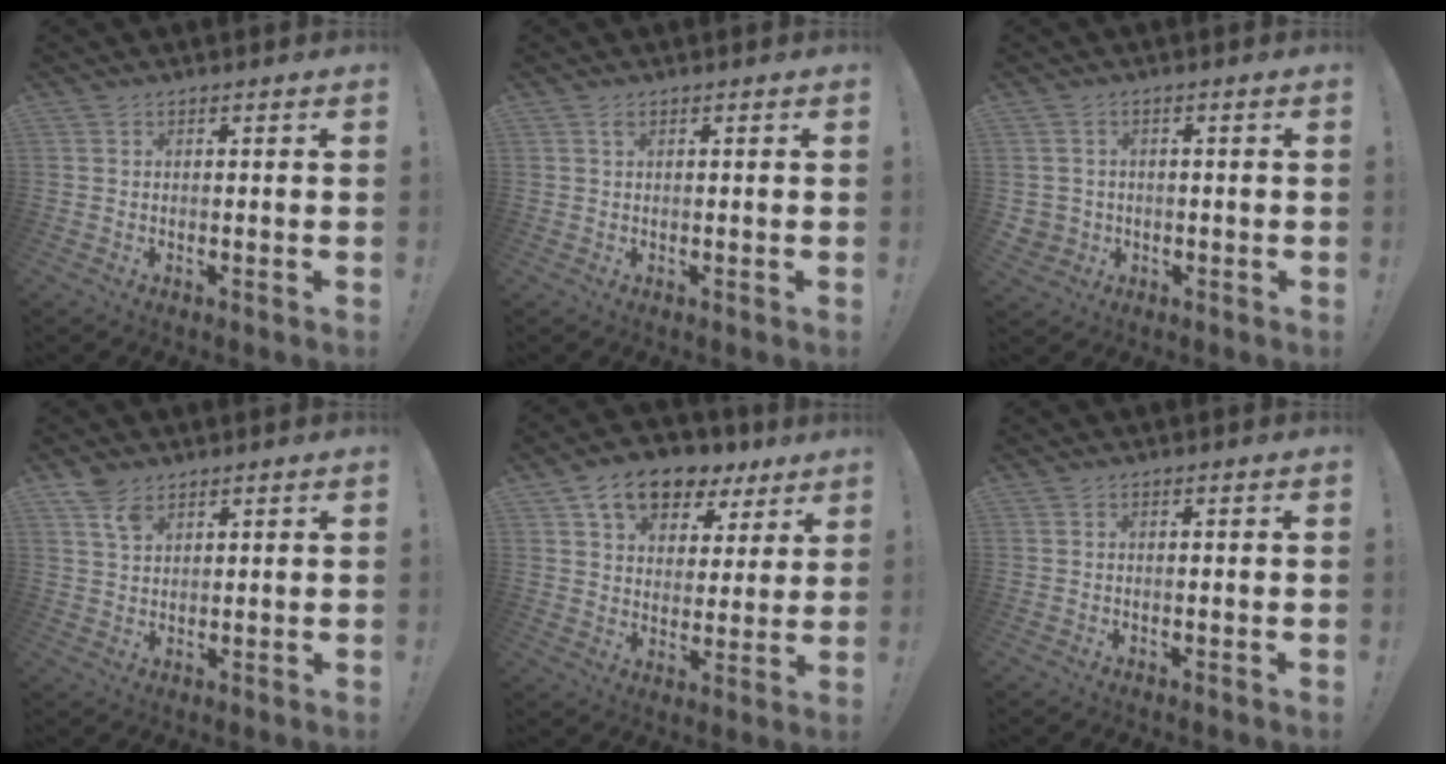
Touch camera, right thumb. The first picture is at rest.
{"total": 0.7, "force": [0.4, 0.3, 0.5], "torque": [-0.009, 0.000, 0.007]}
{"total": 3.2, "force": [0.1, 3.1, 0.7], "torque": [-0.008, 0.001, 0.004]}
{"total": 5.3, "force": [3.7, 2.8, 2.5], "torque": [-0.039, -0.017, 0.068]}
{"total": 12.8, "force": [8.3, 7.9, 5.8], "torque": [-0.086, -0.045, 0.154]}
{"total": 0.0}